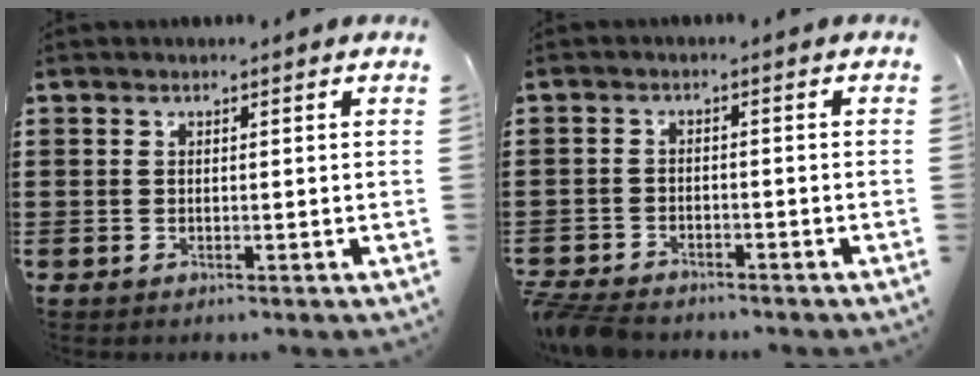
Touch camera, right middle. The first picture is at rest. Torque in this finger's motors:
{"motor_torque": [2.14, 0.00, 0.15, 0.12]}